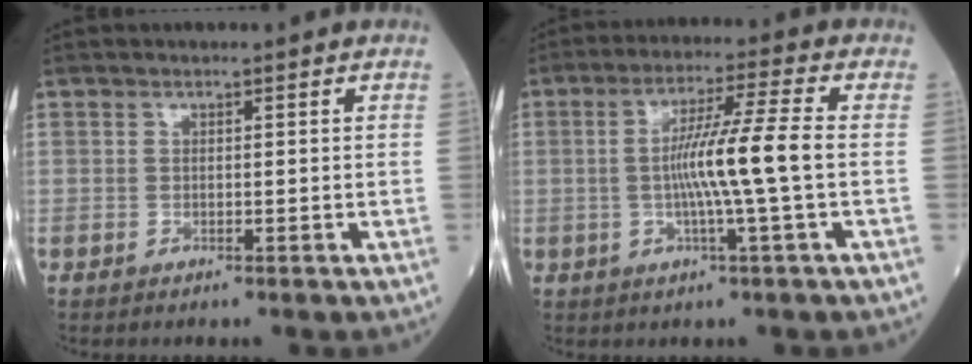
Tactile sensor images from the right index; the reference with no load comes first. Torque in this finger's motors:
{"motor_torque": [1.58, -0.15, 0.74, 0.21]}